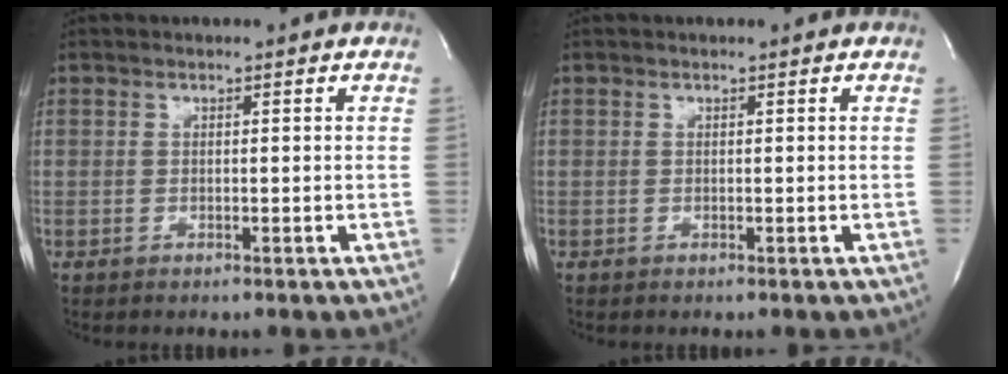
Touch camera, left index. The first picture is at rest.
{"total": 0.0}